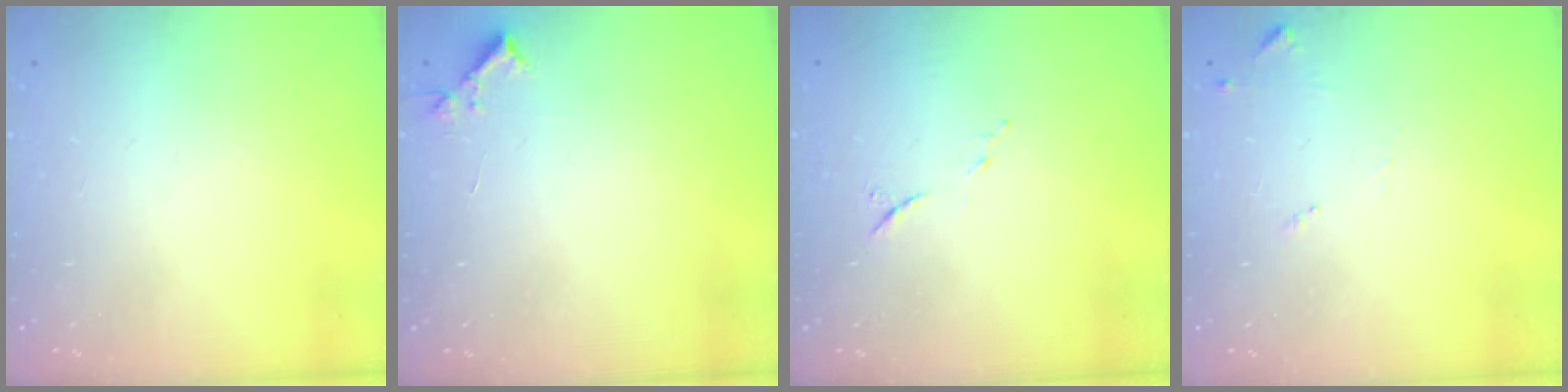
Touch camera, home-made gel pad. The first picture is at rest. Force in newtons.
{"total": 3.6, "press": 3.6, "slide": 0.5}
{"total": 6.4, "press": 6.3, "slide": 1.3}
{"total": 6.7, "press": 6.6, "slide": 0.6}